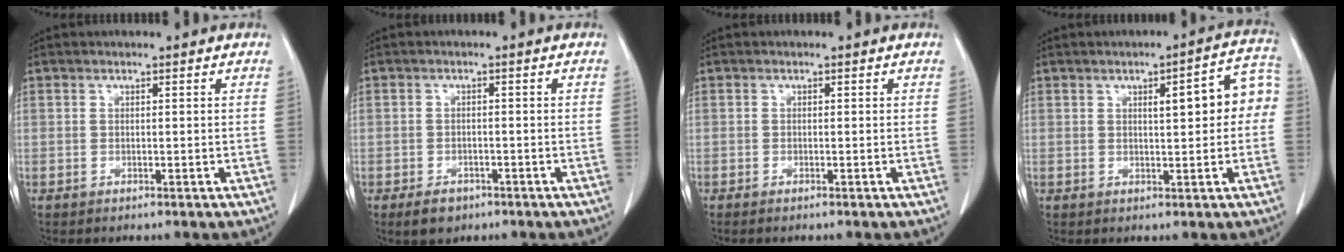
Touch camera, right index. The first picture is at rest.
{"total": 3.4, "force": [-2.1, 2.3, 1.4], "torque": [-0.021, 0.001, -0.025]}
{"total": 0.6, "force": [-0.5, 0.1, 0.3], "torque": [-0.009, -0.002, -0.008]}
{"total": 7.7, "force": [1.0, 2.0, 7.4], "torque": [-0.092, 0.031, 0.011]}